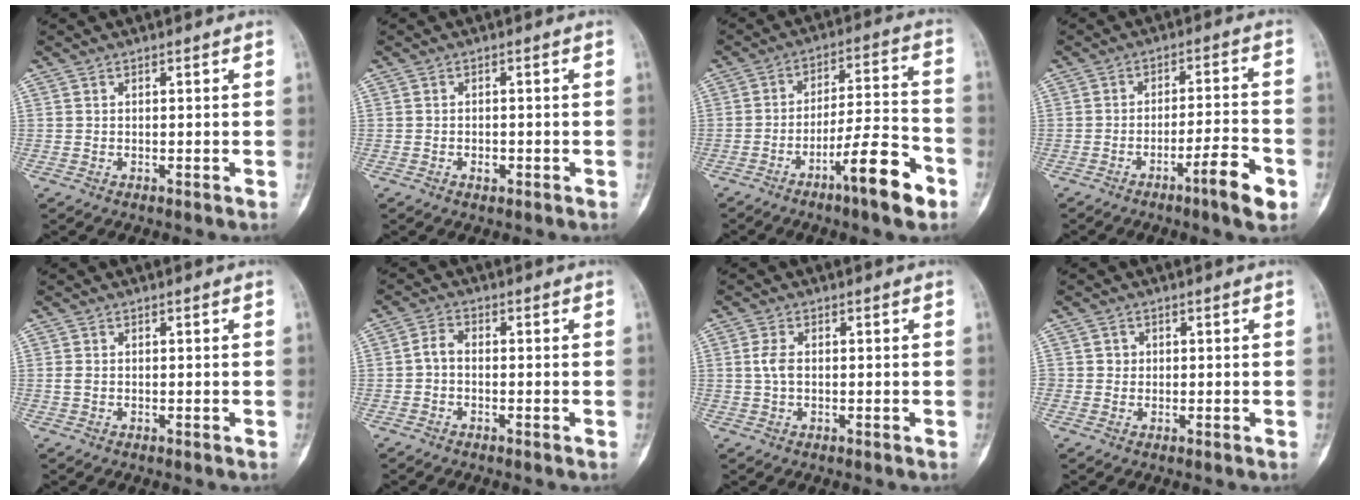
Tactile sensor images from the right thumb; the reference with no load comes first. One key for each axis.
{"total": 1.5, "fx": -0.6, "fy": 1.0, "fz": 0.9, "tx": -0.012, "ty": 0.004, "tz": -0.009}
{"total": 12.6, "fx": -6.9, "fy": 2.2, "fz": 10.3, "tx": -0.162, "ty": 0.048, "tz": -0.111}
{"total": 8.0, "fx": -4.2, "fy": 0.9, "fz": 6.7, "tx": -0.104, "ty": 0.026, "tz": -0.064}
{"total": 0.8, "fx": -0.1, "fy": 0.6, "fz": 0.6, "tx": -0.017, "ty": -0.001, "tz": -0.002}
{"total": 2.6, "fx": -0.7, "fy": 1.6, "fz": 1.9, "tx": -0.035, "ty": 0.012, "tz": -0.021}
{"total": 2.6, "fx": 0.2, "fy": 1.5, "fz": 2.2, "tx": -0.048, "ty": 0.004, "tz": 0.000}
{"total": 1.5, "fx": 0.1, "fy": 1.5, "fz": 0.2, "tx": 0.007, "ty": 0.005, "tz": 0.000}